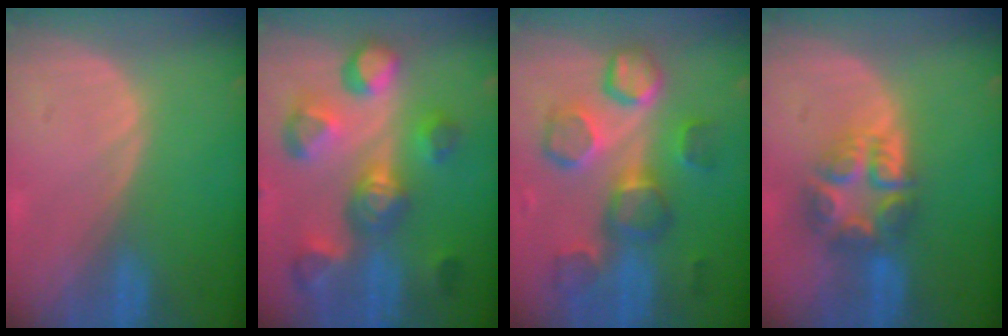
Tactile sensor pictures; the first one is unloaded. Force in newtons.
{"total": 11.0, "press": 9.9, "slide": 4.7}
{"total": 9.6, "press": 9.5, "slide": 0.9}
{"total": 7.6, "press": 6.6, "slide": 3.7}